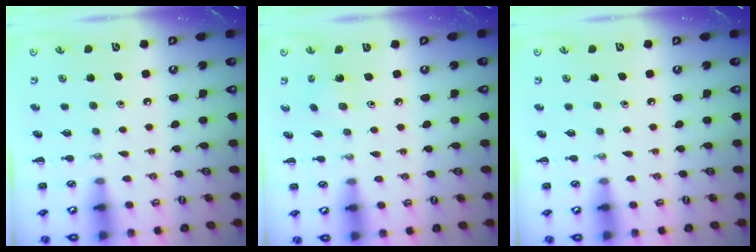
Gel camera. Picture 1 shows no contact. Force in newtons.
{"total": 1.4, "press": 1.3, "slide": 0.5}
{"total": 0.0}